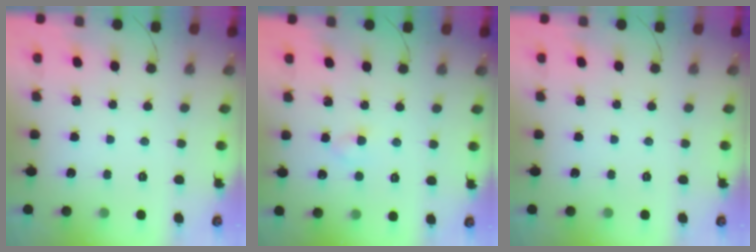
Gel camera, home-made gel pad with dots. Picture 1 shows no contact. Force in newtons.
{"total": 2.5, "press": 2.3, "slide": 1.0}
{"total": 0.0}